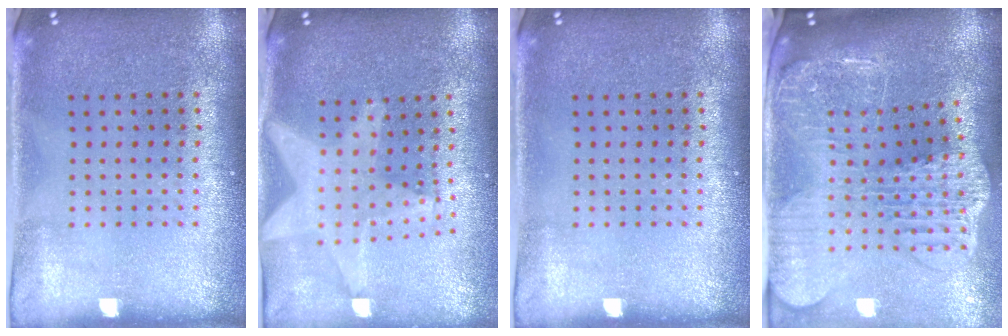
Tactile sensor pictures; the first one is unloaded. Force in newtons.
{"total": 1.9, "press": 1.6, "slide": 1.0}
{"total": 0.0}
{"total": 4.1, "press": 3.1, "slide": 2.6}